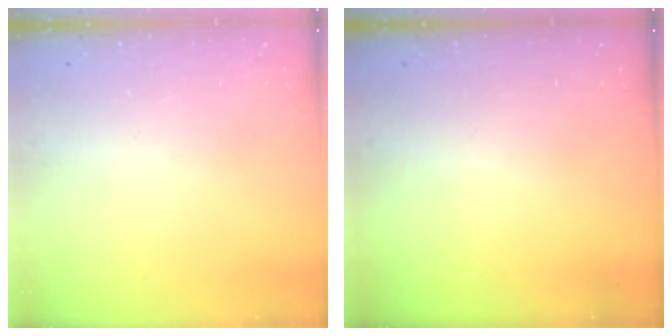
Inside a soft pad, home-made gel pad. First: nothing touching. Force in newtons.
{"total": 0.0}